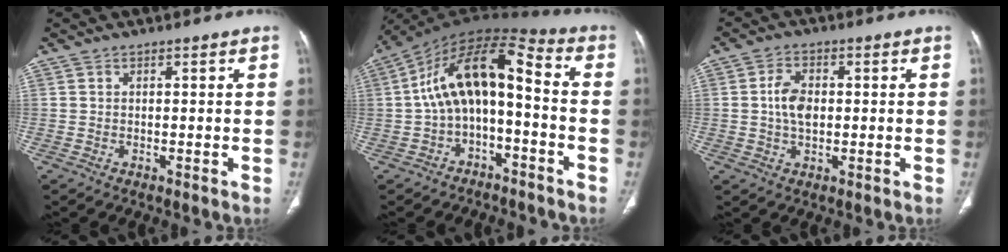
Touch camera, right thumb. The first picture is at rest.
{"total": 14.1, "force": [-1.8, 7.0, 12.0], "torque": [-0.203, 0.079, -0.037]}
{"total": 5.5, "force": [0.3, 3.5, 4.3], "torque": [-0.079, 0.005, 0.003]}